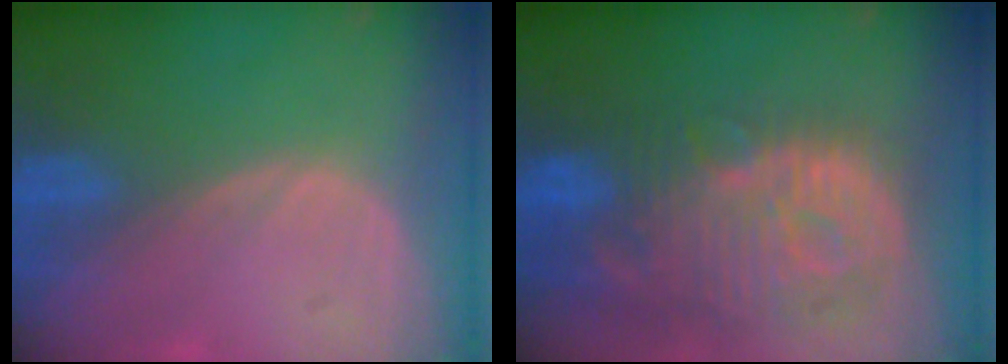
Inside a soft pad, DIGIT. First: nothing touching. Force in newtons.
{"total": 13.7, "press": 11.9, "slide": 6.8}